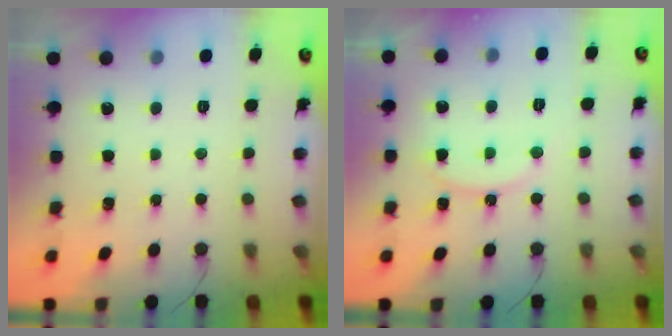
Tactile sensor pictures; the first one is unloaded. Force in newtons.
{"total": 10.5, "press": 10.5, "slide": 0.6}